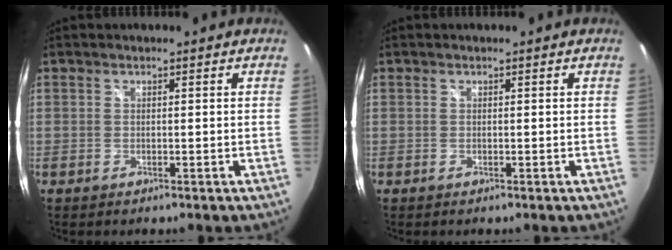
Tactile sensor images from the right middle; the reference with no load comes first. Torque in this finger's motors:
{"motor_torque": [0.10, 0.04, 0.00, 0.00]}